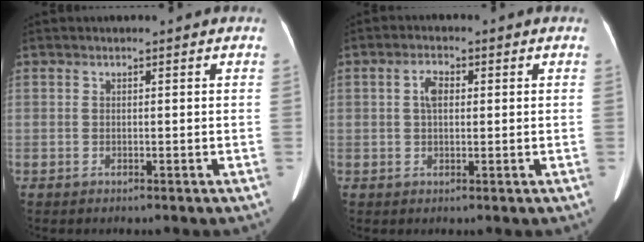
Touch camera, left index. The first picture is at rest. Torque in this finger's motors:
{"motor_torque": [0.38, -0.09, 0.21, 0.06]}